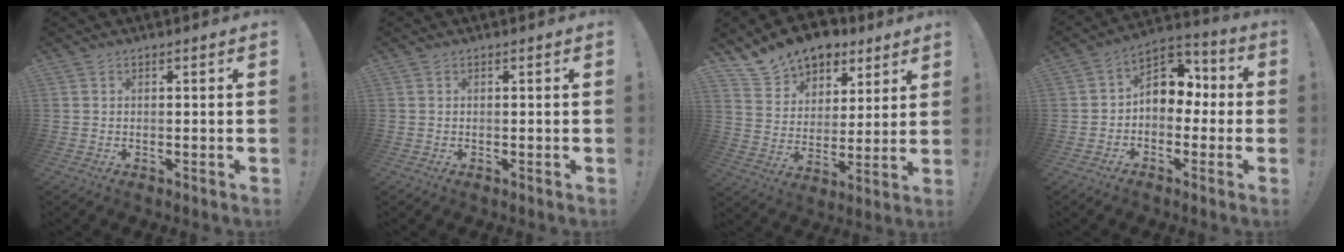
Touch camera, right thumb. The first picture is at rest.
{"total": 0.0}
{"total": 13.5, "force": [10.7, 7.6, 3.1], "torque": [-0.061, -0.079, 0.200]}
{"total": 9.1, "force": [0.4, 7.7, 4.9], "torque": [-0.064, 0.004, 0.015]}